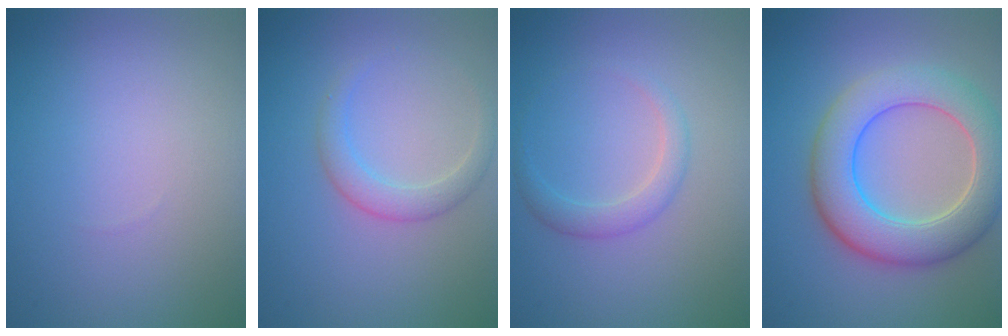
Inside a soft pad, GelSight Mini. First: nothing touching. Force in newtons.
{"total": 2.3, "press": 2.3, "slide": 0.1}
{"total": 1.9, "press": 1.9, "slide": 0.1}
{"total": 7.9, "press": 7.9, "slide": 0.5}